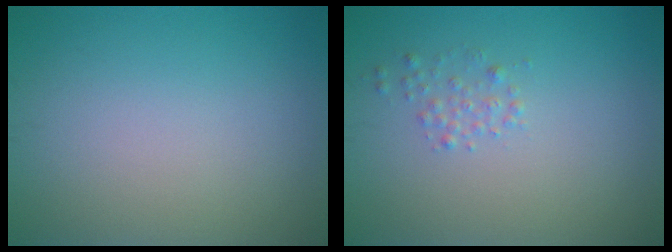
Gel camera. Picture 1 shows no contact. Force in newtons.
{"total": 1.1, "press": 1.1, "slide": 0.0}